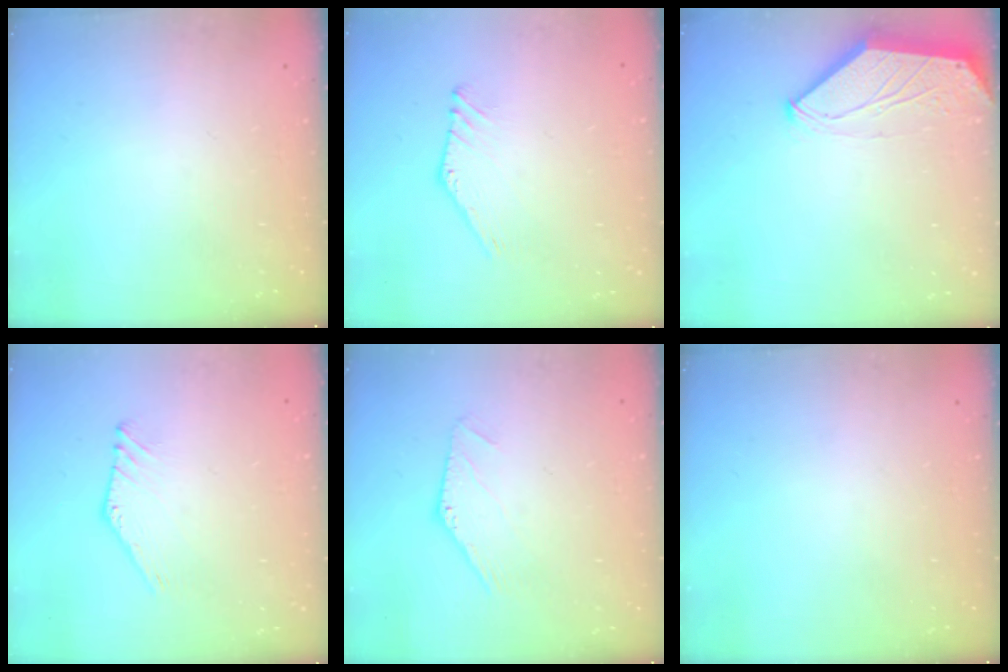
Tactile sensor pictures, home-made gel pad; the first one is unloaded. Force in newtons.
{"total": 2.4, "press": 2.4, "slide": 0.1}
{"total": 0.0}
{"total": 2.4, "press": 2.4, "slide": 0.1}
{"total": 0.0}
{"total": 0.0}